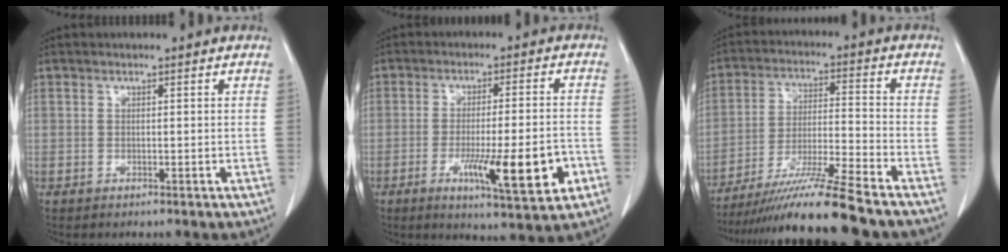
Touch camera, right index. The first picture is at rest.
{"total": 12.1, "force": [-4.5, 1.2, 11.2], "torque": [-0.169, -0.016, -0.060]}
{"total": 13.8, "force": [-11.3, -1.7, 7.7], "torque": [-0.135, -0.023, -0.196]}